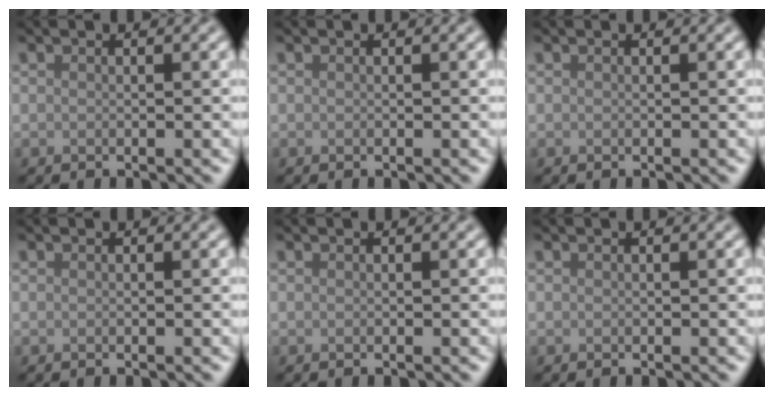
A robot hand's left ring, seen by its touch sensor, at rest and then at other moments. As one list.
[{"total": 0.0}, {"total": 0.0}, {"total": 0.0}, {"total": 0.0}, {"total": 0.0}]